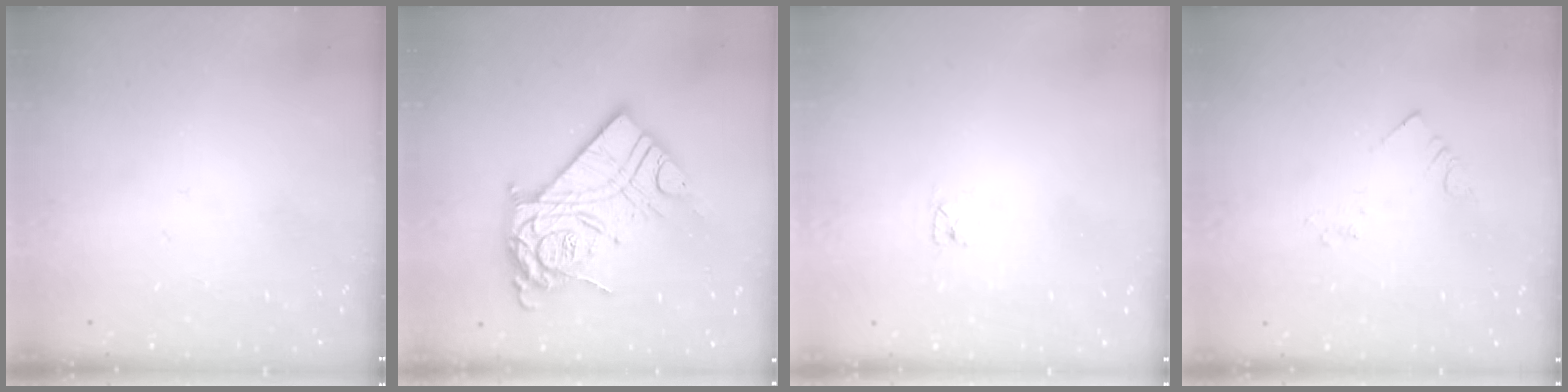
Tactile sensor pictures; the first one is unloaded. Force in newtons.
{"total": 20.5, "press": 20.4, "slide": 2.0}
{"total": 2.6, "press": 2.6, "slide": 0.3}
{"total": 2.1, "press": 2.1, "slide": 0.3}